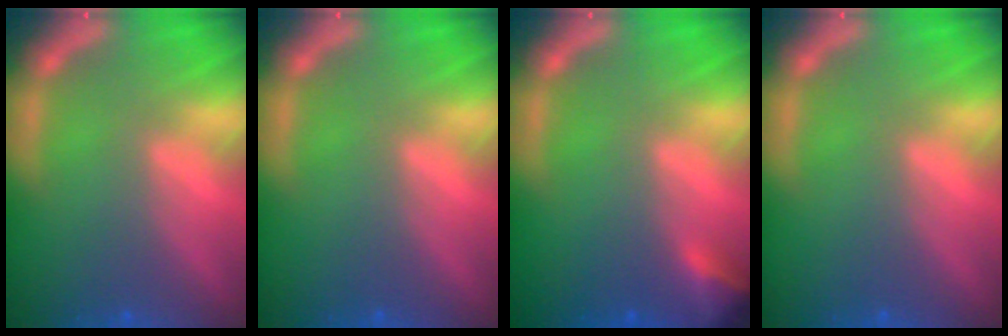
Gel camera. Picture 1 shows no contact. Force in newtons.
{"total": 0.0}
{"total": 2.4}
{"total": 0.0}